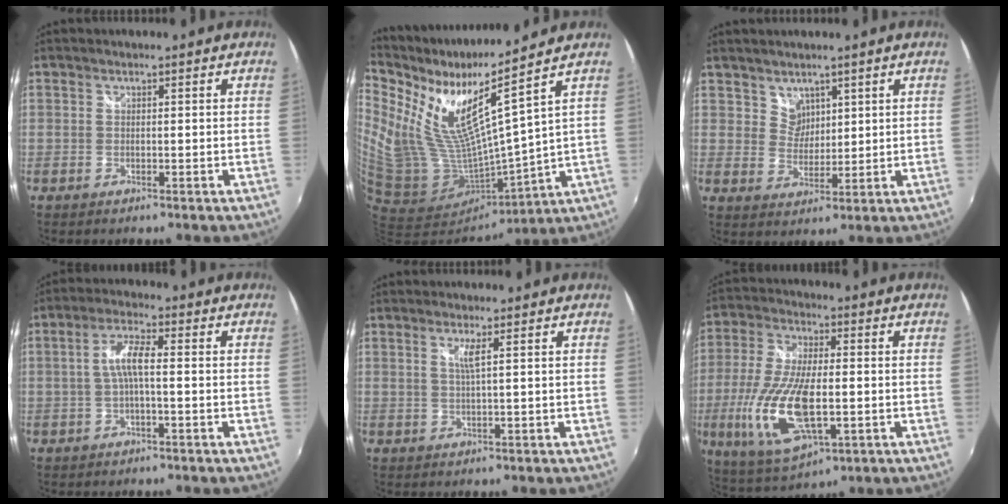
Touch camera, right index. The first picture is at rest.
{"total": 16.2, "force": [9.8, 1.6, 12.9], "torque": [-0.213, -0.016, 0.212]}
{"total": 3.9, "force": [3.0, 2.6, 0.2], "torque": [0.010, 0.009, 0.057]}
{"total": 4.7, "force": [-0.7, 0.7, 4.6], "torque": [-0.095, 0.009, -0.012]}
{"total": 1.9, "force": [0.9, -0.7, 1.4], "torque": [-0.028, -0.001, 0.018]}
{"total": 17.1, "force": [-3.4, 6.5, 15.4], "torque": [-0.328, -0.017, -0.058]}